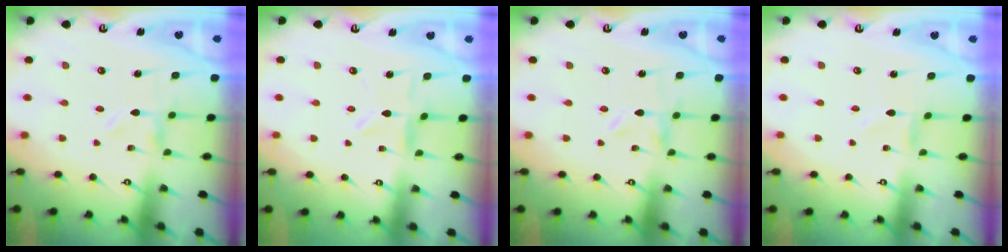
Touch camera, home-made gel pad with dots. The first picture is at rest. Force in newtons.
{"total": 1.4, "press": 1.4, "slide": 0.3}
{"total": 0.0}
{"total": 1.1, "press": 1.1, "slide": 0.1}